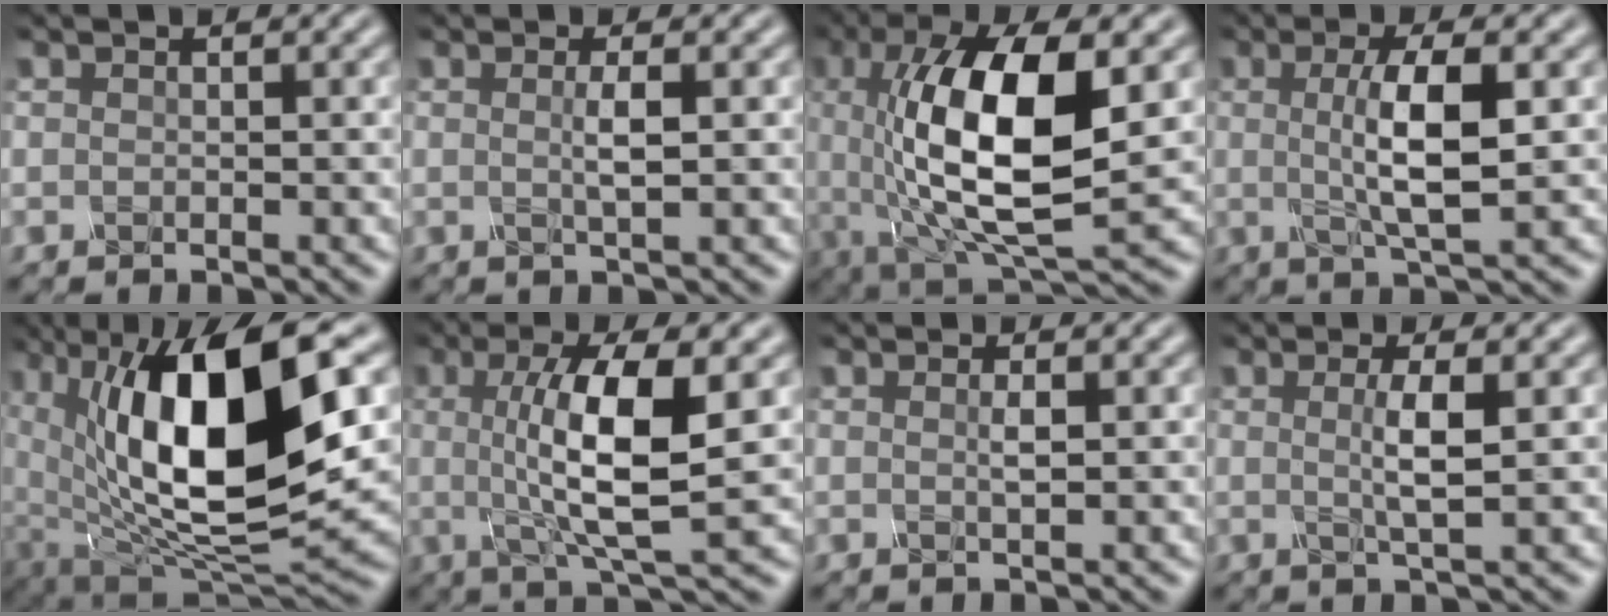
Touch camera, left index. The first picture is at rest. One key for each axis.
{"total": 1.6, "fx": 0.0, "fy": 0.3, "fz": 1.6, "tx": -0.030, "ty": 0.002, "tz": -0.005}
{"total": 12.5, "fx": 0.4, "fy": 4.8, "fz": 11.5, "tx": -0.210, "ty": 0.001, "tz": 0.008}
{"total": 5.4, "fx": 0.1, "fy": 1.2, "fz": 5.2, "tx": -0.097, "ty": 0.002, "tz": 0.004}
{"total": 15.1, "fx": 2.8, "fy": 6.5, "fz": 13.3, "tx": -0.223, "ty": -0.004, "tz": 0.046}
{"total": 8.4, "fx": 0.4, "fy": 2.3, "fz": 8.1, "tx": -0.131, "ty": -0.004, "tz": 0.007}
{"total": 0.8, "fx": 0.1, "fy": 0.1, "fz": 0.7, "tx": -0.014, "ty": 0.002, "tz": -0.002}
{"total": 2.7, "fx": 0.1, "fy": 0.5, "fz": 2.6, "tx": -0.048, "ty": -0.002, "tz": -0.001}